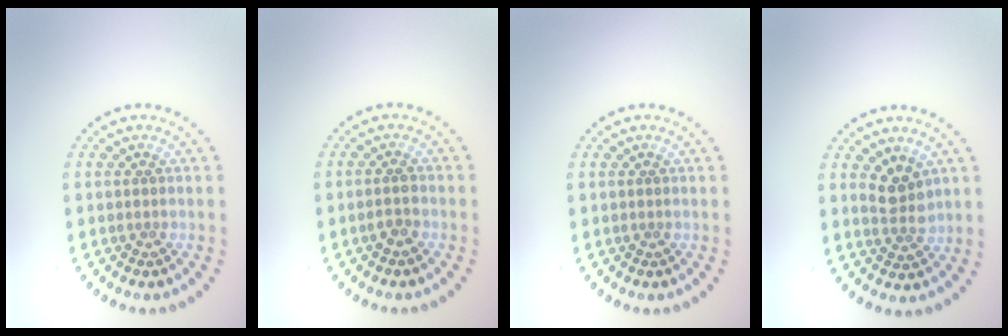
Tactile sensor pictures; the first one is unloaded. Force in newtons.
{"total": 1.3, "press": 1.3, "slide": 0.2}
{"total": 0.0}
{"total": 2.6, "press": 2.4, "slide": 1.1}